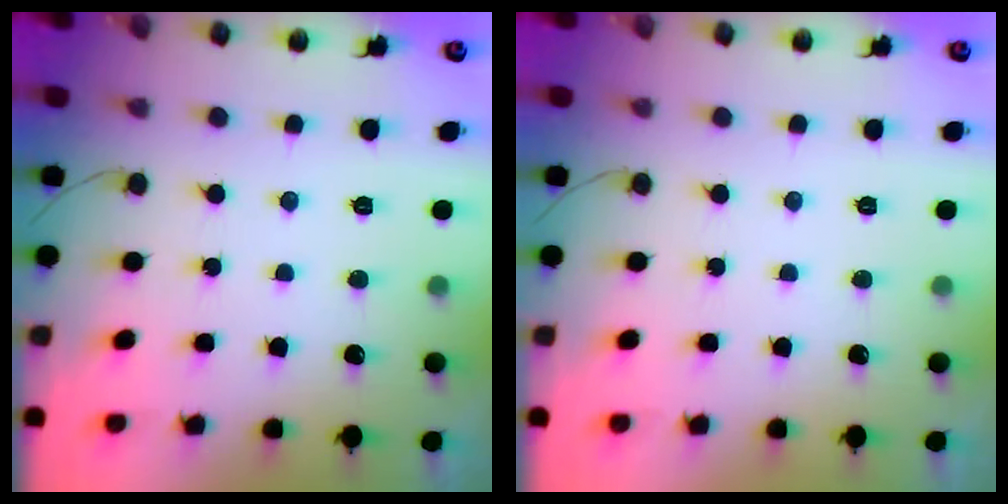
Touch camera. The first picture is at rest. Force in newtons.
{"total": 0.0}